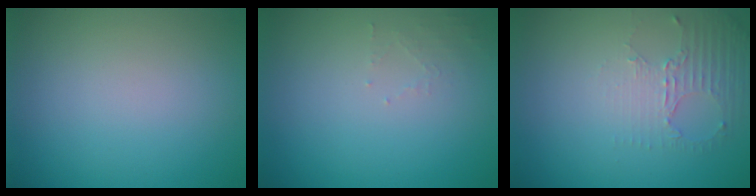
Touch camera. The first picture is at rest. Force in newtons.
{"total": 1.0, "press": 1.0, "slide": 0.2}
{"total": 2.7, "press": 1.9, "slide": 1.9}